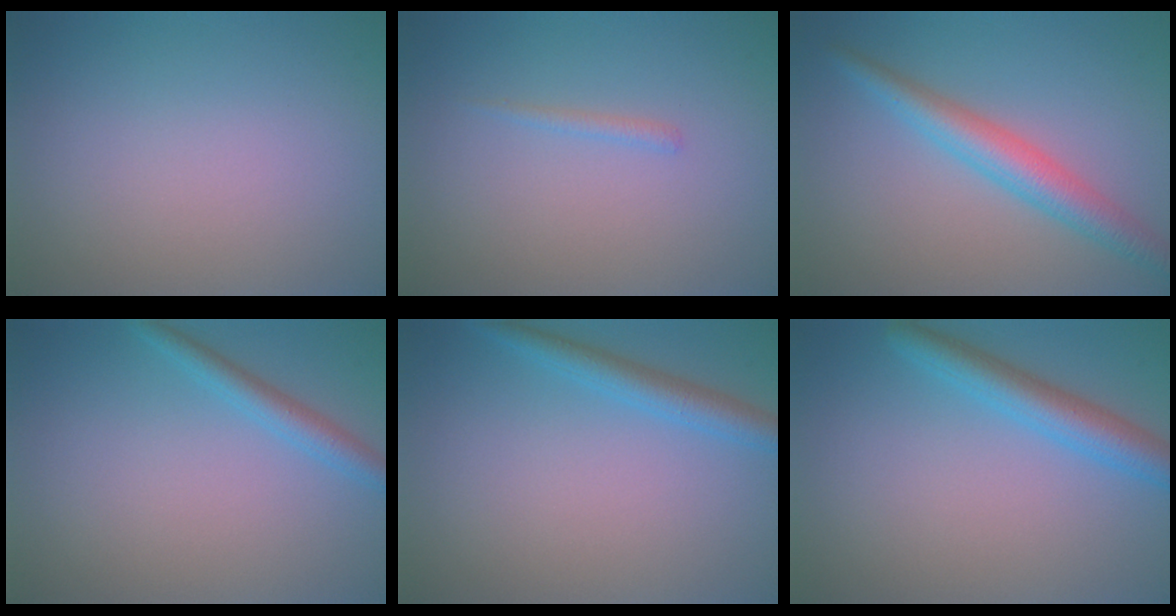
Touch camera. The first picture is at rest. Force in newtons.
{"total": 0.7, "press": 0.7, "slide": 0.1}
{"total": 4.0, "press": 4.0, "slide": 0.1}
{"total": 2.2, "press": 2.2, "slide": 0.1}
{"total": 2.7, "press": 2.7, "slide": 0.2}
{"total": 3.9, "press": 3.9, "slide": 0.2}